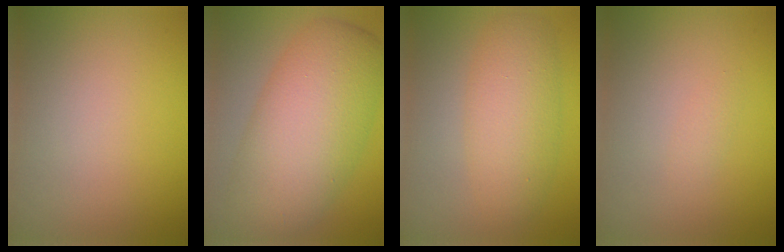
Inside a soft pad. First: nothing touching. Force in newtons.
{"total": 10.0, "press": 10.0, "slide": 0.2}
{"total": 4.9, "press": 4.9, "slide": 0.2}
{"total": 0.7, "press": 0.7, "slide": 0.0}